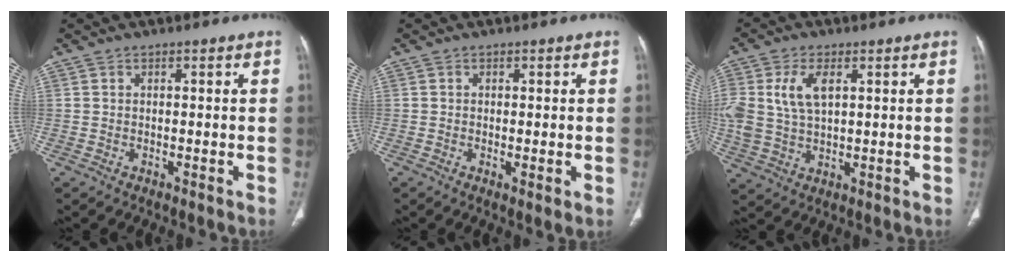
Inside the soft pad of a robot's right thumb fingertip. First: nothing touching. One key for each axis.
{"total": 1.9, "fx": -0.2, "fy": 0.5, "fz": 1.8, "tx": -0.038, "ty": -0.009, "tz": -0.005}
{"total": 8.9, "fx": 2.5, "fy": 5.0, "fz": 6.9, "tx": -0.152, "ty": 0.001, "tz": 0.054}